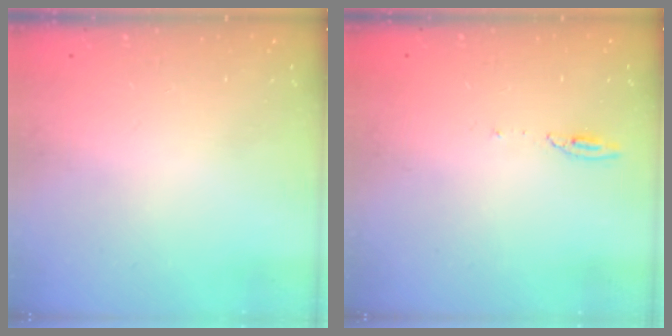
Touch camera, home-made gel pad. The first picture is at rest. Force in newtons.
{"total": 3.5, "press": 3.4, "slide": 0.7}